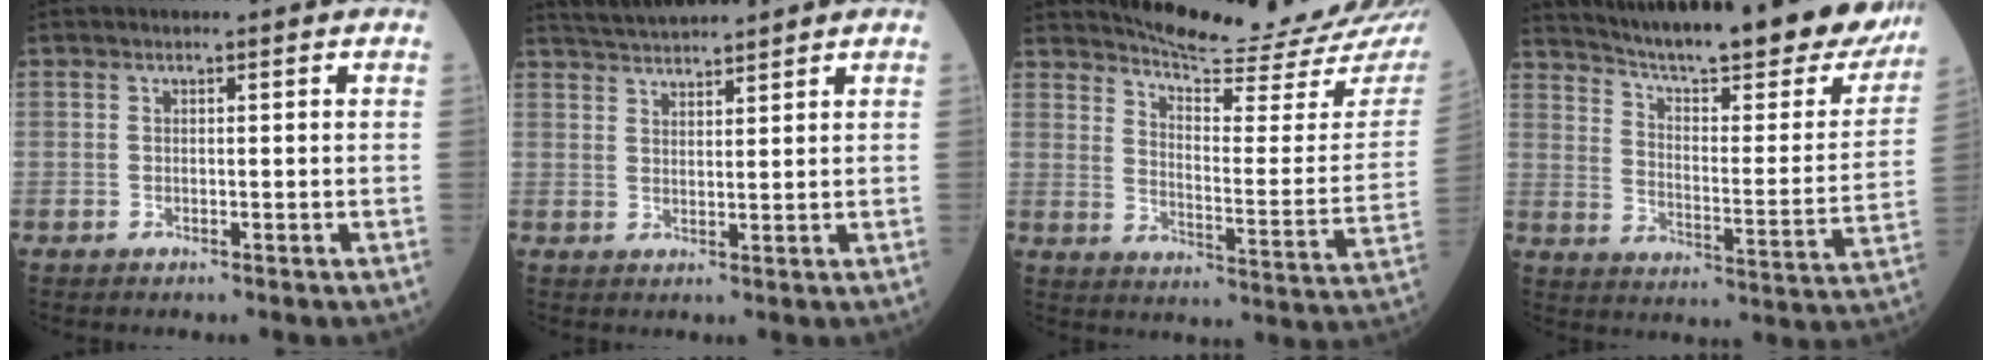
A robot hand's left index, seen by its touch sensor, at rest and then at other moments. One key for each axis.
{"total": 6.2, "fx": 6.0, "fy": -0.1, "fz": 1.6, "tx": -0.037, "ty": 0.030, "tz": 0.107}
{"total": 20.5, "fx": 19.1, "fy": 0.4, "fz": 7.5, "tx": -0.116, "ty": -0.094, "tz": 0.244}
{"total": 29.8, "fx": 25.7, "fy": 4.2, "fz": 14.5, "tx": -0.228, "ty": -0.070, "tz": 0.334}